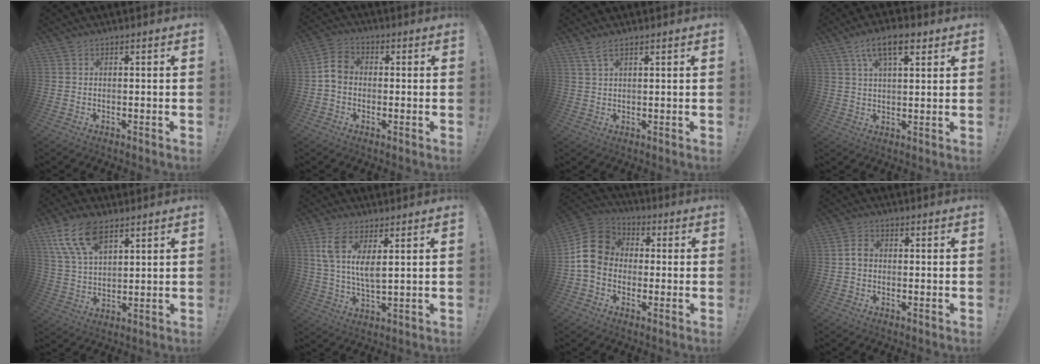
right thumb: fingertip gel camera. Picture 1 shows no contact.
{"total": 6.5, "force": [-0.6, 5.0, 4.0], "torque": [-0.069, 0.020, -0.006]}
{"total": 3.4, "force": [2.2, 1.1, 2.2], "torque": [-0.041, -0.007, 0.040]}
{"total": 9.8, "force": [5.4, 4.0, 7.2], "torque": [-0.120, -0.009, 0.099]}
{"total": 13.4, "force": [8.0, 6.7, 8.4], "torque": [-0.172, -0.023, 0.152]}
{"total": 9.1, "force": [4.4, 3.0, 7.4], "torque": [-0.136, -0.028, 0.078]}
{"total": 13.5, "force": [0.3, 11.2, 7.7], "torque": [-0.136, 0.021, 0.014]}
{"total": 3.1, "force": [-0.2, 2.2, 2.2], "torque": [-0.039, 0.009, -0.002]}